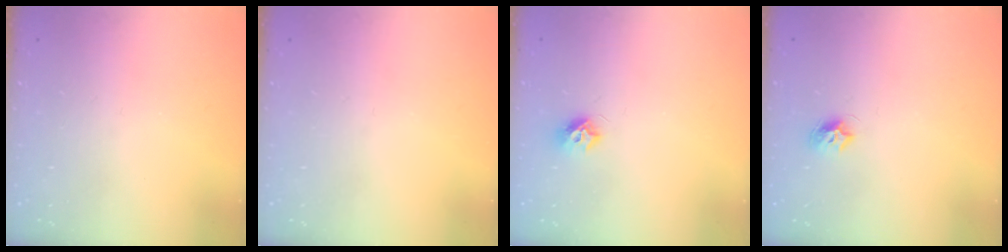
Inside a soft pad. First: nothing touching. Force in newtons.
{"total": 0.0}
{"total": 7.3, "press": 7.3, "slide": 0.3}
{"total": 7.1, "press": 7.1, "slide": 0.5}